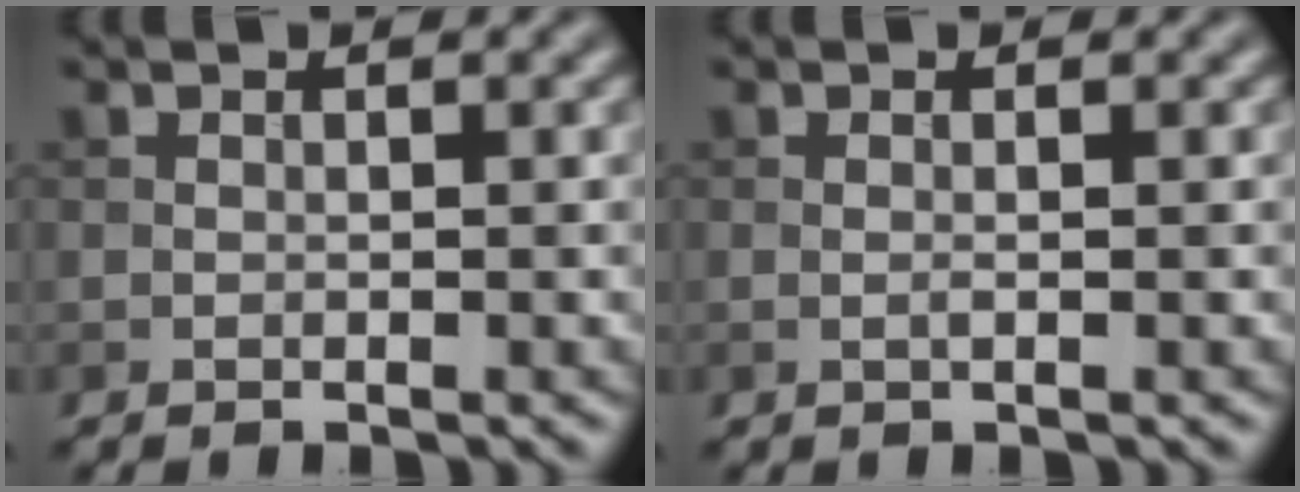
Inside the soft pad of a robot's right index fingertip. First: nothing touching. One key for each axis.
{"total": 0.5, "fx": -0.1, "fy": 0.1, "fz": 0.5, "tx": -0.013, "ty": -0.002, "tz": -0.002}